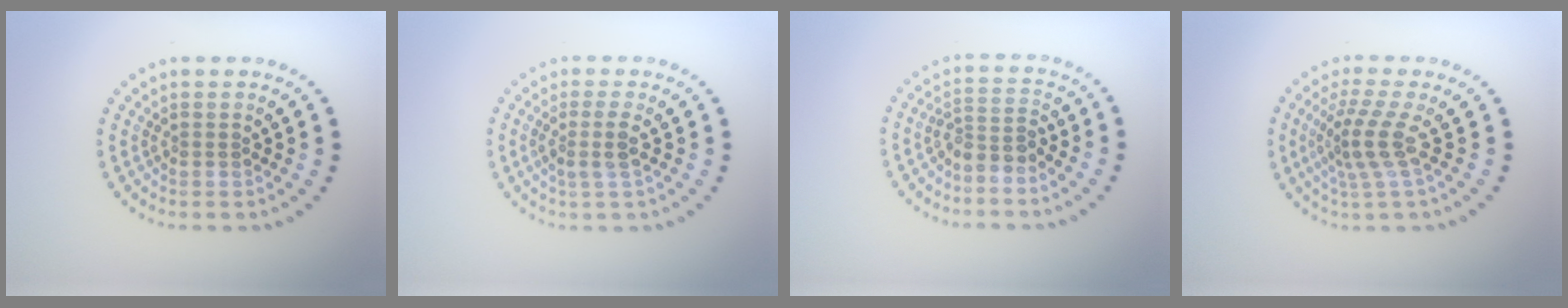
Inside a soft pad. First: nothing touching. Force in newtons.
{"total": 2.0, "press": 1.6, "slide": 1.2}
{"total": 2.4, "press": 1.9, "slide": 1.5}
{"total": 3.5, "press": 2.4, "slide": 2.5}